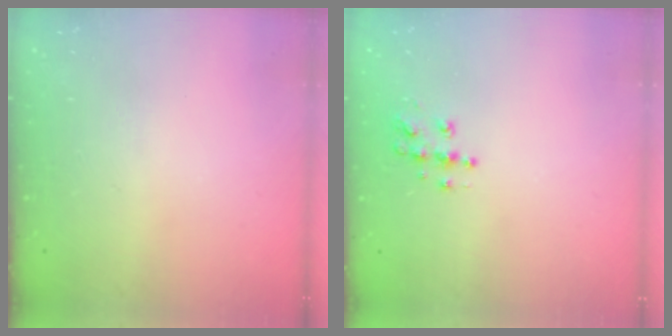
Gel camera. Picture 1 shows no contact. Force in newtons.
{"total": 7.5, "press": 7.5, "slide": 0.3}